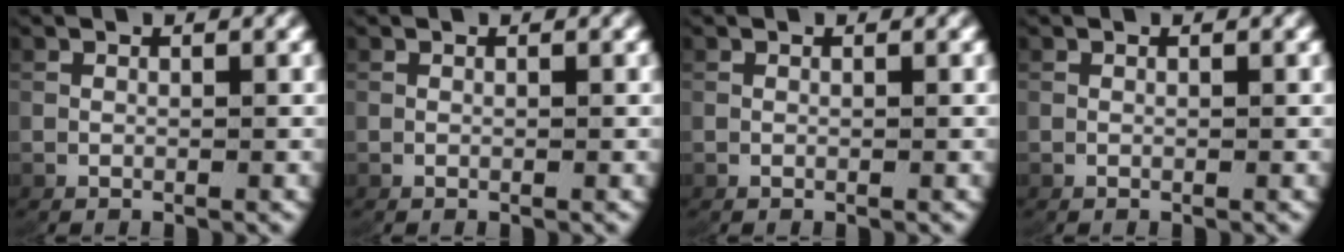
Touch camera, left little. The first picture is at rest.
{"total": 0.0}
{"total": 0.0}
{"total": 0.0}